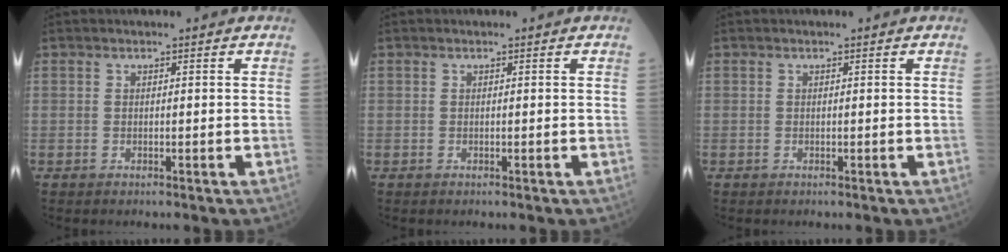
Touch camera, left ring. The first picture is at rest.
{"total": 0.0}
{"total": 0.0}